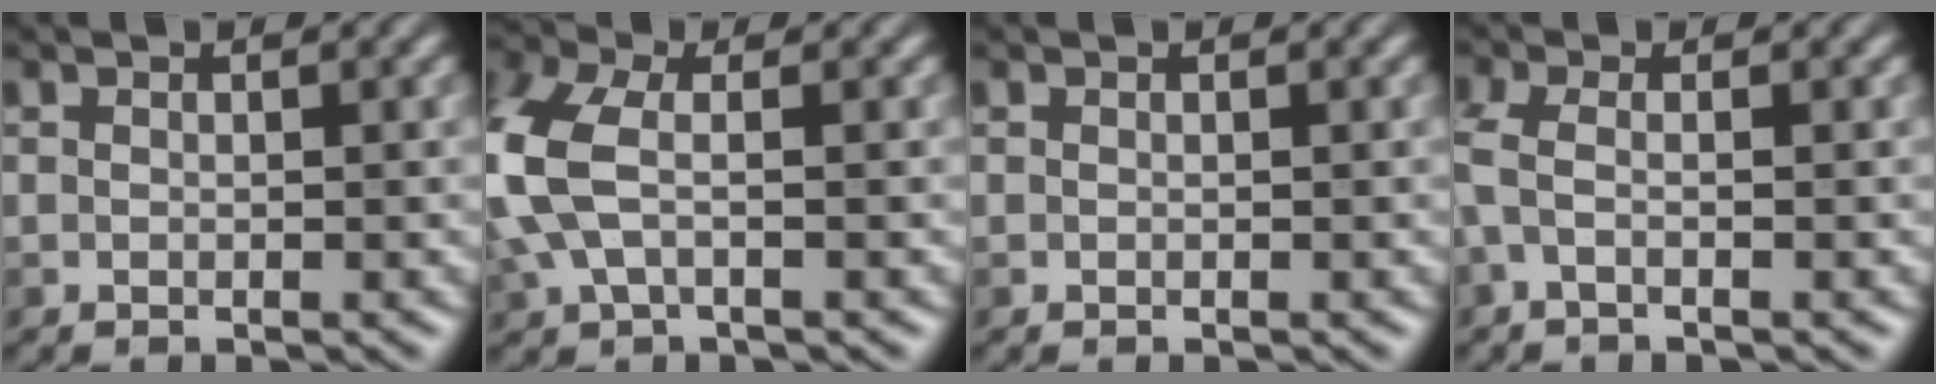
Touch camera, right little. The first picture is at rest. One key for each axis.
{"total": 6.4, "fx": 0.2, "fy": 3.7, "fz": 5.2, "tx": -0.166, "ty": 0.011, "tz": 0.000}
{"total": 0.0}
{"total": 1.6, "fx": -0.3, "fy": 0.5, "fz": 1.5, "tx": -0.044, "ty": 0.007, "tz": -0.010}